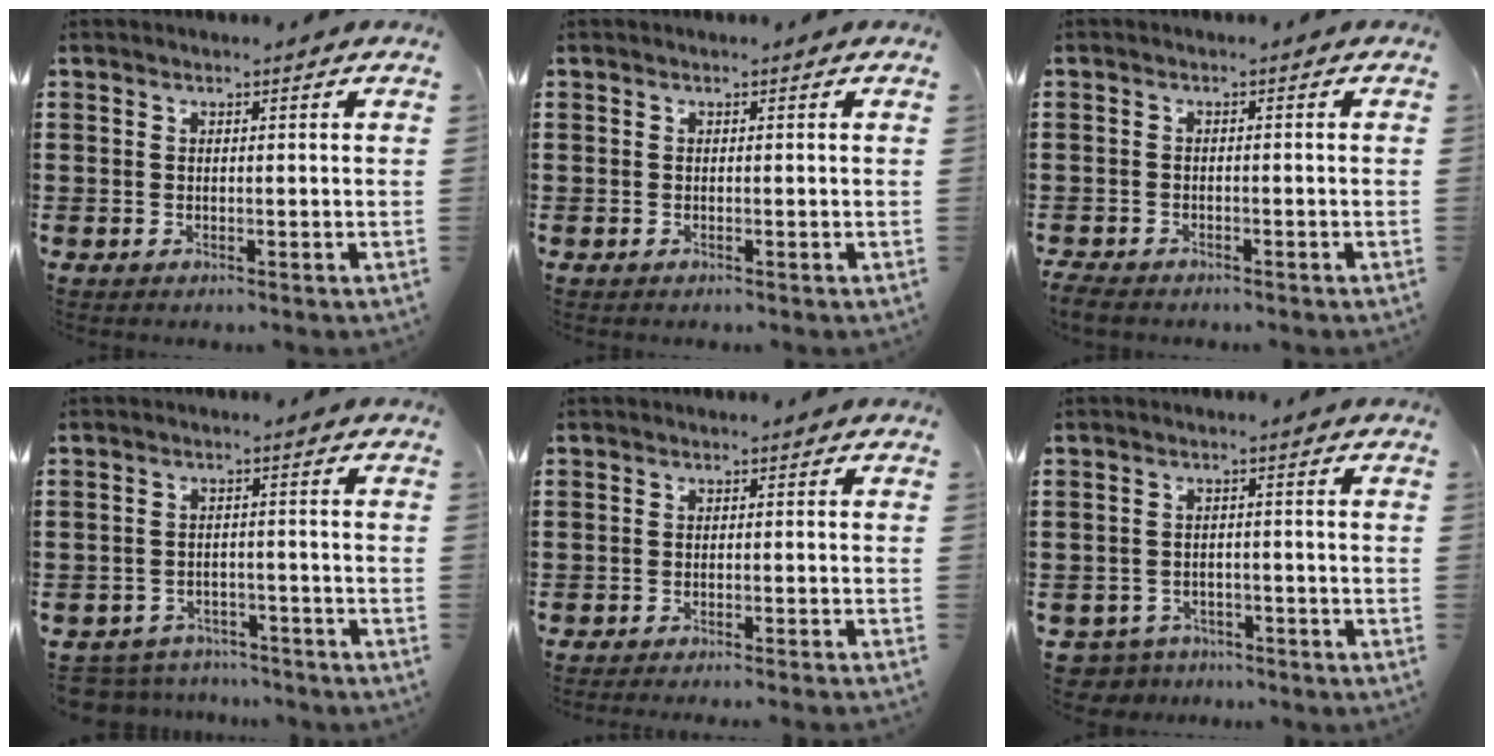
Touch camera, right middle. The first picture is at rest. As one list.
[{"total": 0.0}, {"total": 1.9, "force": [-1.8, 0.4, 0.4], "torque": [-0.019, -0.001, -0.039]}, {"total": 3.9, "force": [-3.8, 0.8, -0.1], "torque": [-0.013, 0.001, -0.084]}, {"total": 1.4, "force": [-1.3, -0.4, 0.3], "torque": [-0.005, 0.002, -0.026]}, {"total": 3.0, "force": [-2.9, 0.7, -0.2], "torque": [-0.015, -0.005, -0.067]}]